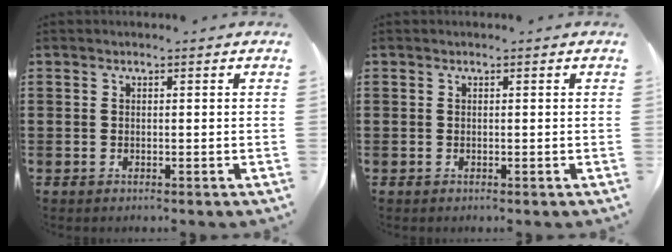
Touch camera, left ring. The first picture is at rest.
{"total": 0.0}